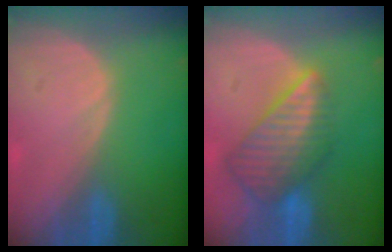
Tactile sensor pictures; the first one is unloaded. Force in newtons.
{"total": 8.8, "press": 7.6, "slide": 4.4}